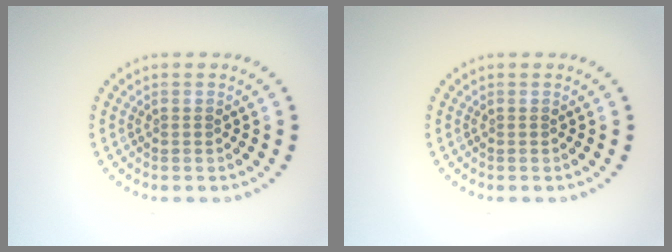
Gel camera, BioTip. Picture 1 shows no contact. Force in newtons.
{"total": 0.0}